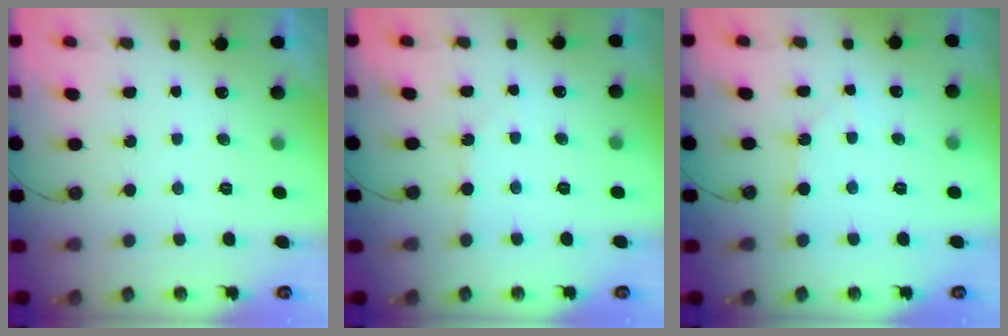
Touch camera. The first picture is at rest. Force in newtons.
{"total": 1.9, "press": 1.8, "slide": 0.3}
{"total": 4.1, "press": 4.1, "slide": 0.5}